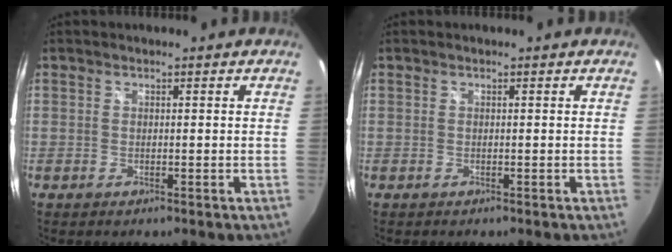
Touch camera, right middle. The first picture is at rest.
{"total": 0.0}